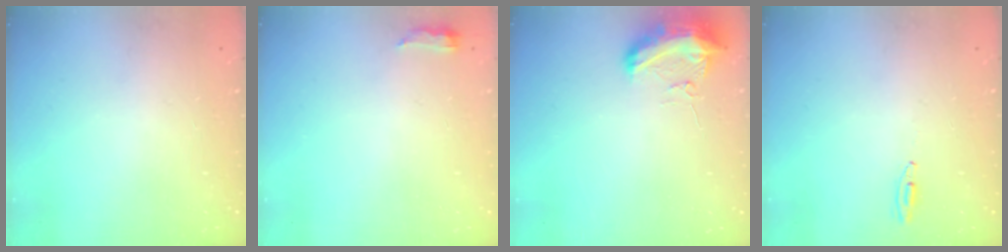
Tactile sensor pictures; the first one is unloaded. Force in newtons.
{"total": 4.0, "press": 3.7, "slide": 1.3}
{"total": 10.0, "press": 10.0, "slide": 0.8}
{"total": 2.7, "press": 2.5, "slide": 1.0}